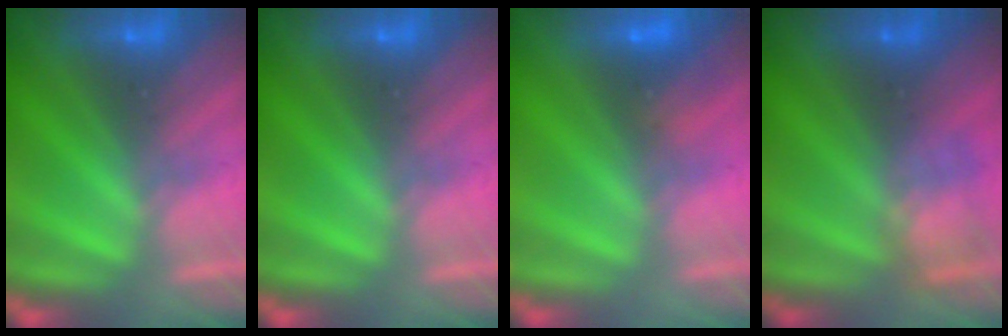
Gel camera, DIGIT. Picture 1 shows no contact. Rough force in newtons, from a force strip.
{"total": 0.0}
{"total": 1.2}
{"total": 2.3}